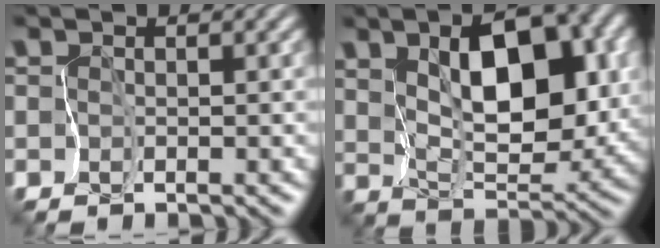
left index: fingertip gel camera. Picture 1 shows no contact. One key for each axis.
{"total": 8.9, "fx": 2.8, "fy": 4.5, "fz": 7.2, "tx": -0.113, "ty": -0.001, "tz": 0.054}